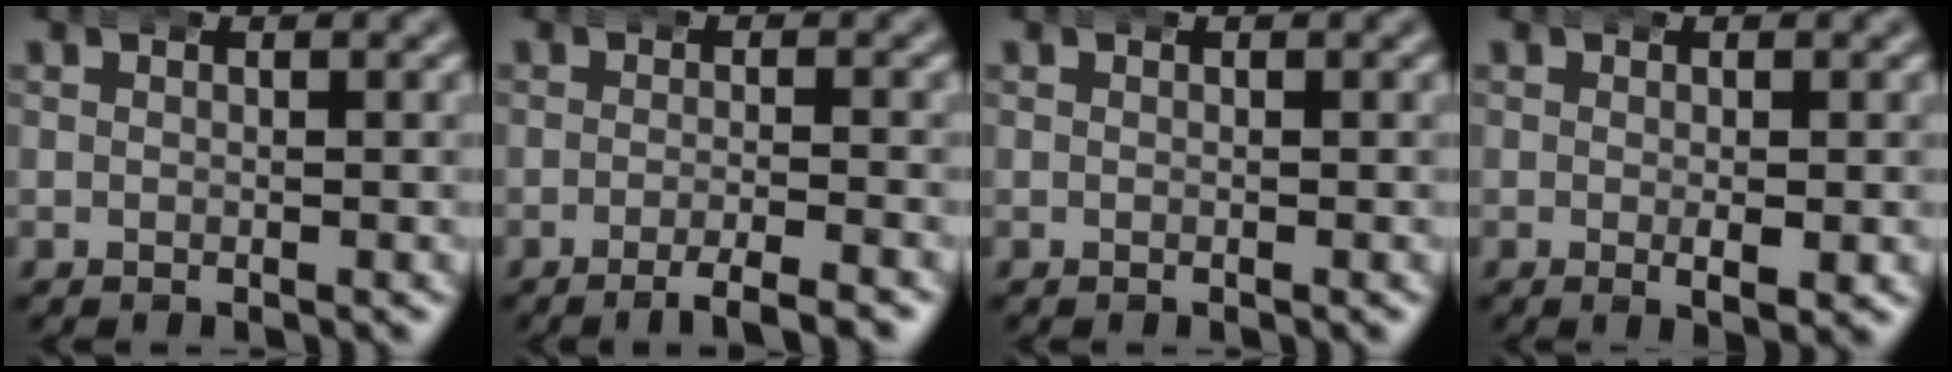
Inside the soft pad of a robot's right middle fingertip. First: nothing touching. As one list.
[{"total": 3.7, "force": [-2.9, 0.4, 2.3], "torque": [-0.030, -0.006, -0.050]}, {"total": 0.0}, {"total": 2.1, "force": [-0.3, 0.7, 2.0], "torque": [-0.030, 0.000, -0.007]}]